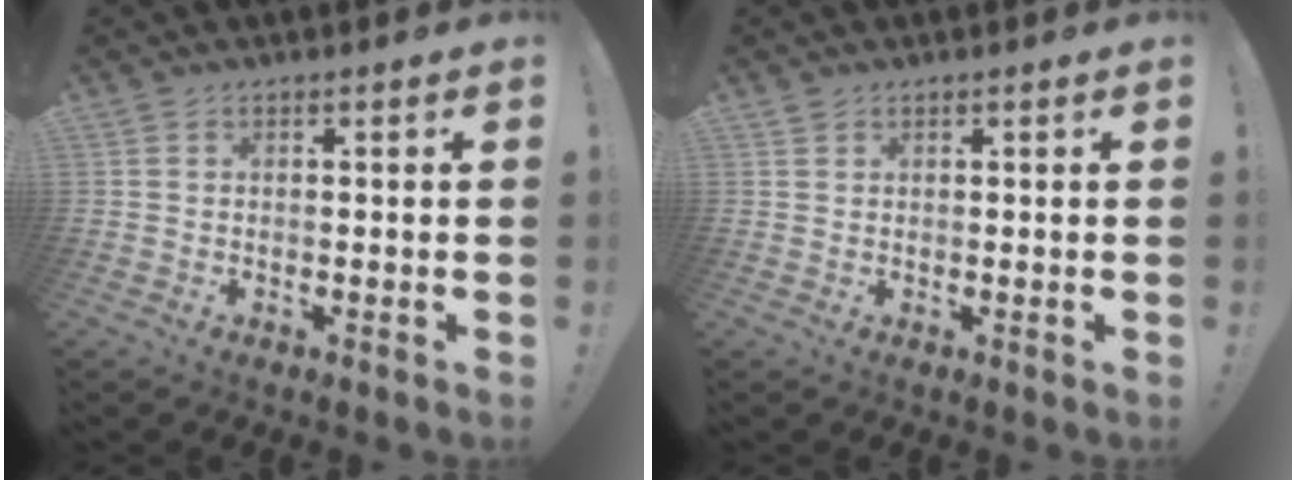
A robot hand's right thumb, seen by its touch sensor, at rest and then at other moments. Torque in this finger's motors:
{"motor_torque": [-0.16, 0.07, 0.20, 0.01, -0.01]}